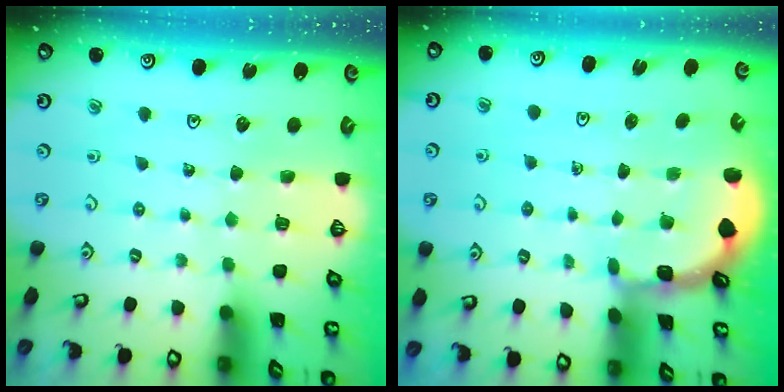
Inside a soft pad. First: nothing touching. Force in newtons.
{"total": 2.0, "press": 2.0, "slide": 0.3}